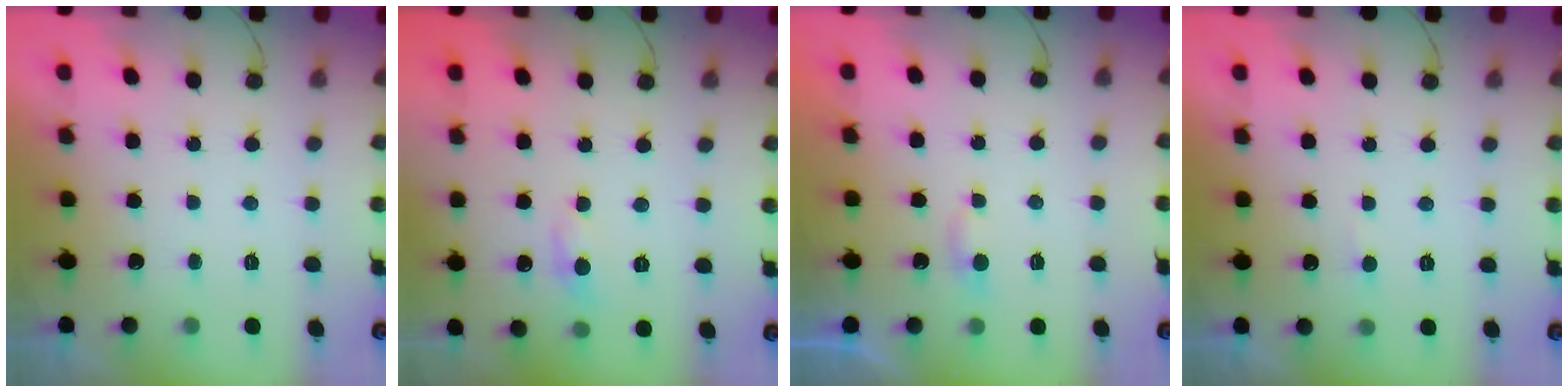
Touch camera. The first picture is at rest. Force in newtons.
{"total": 4.0, "press": 4.0, "slide": 0.5}
{"total": 2.8, "press": 2.8, "slide": 0.2}
{"total": 2.9, "press": 2.9, "slide": 0.3}